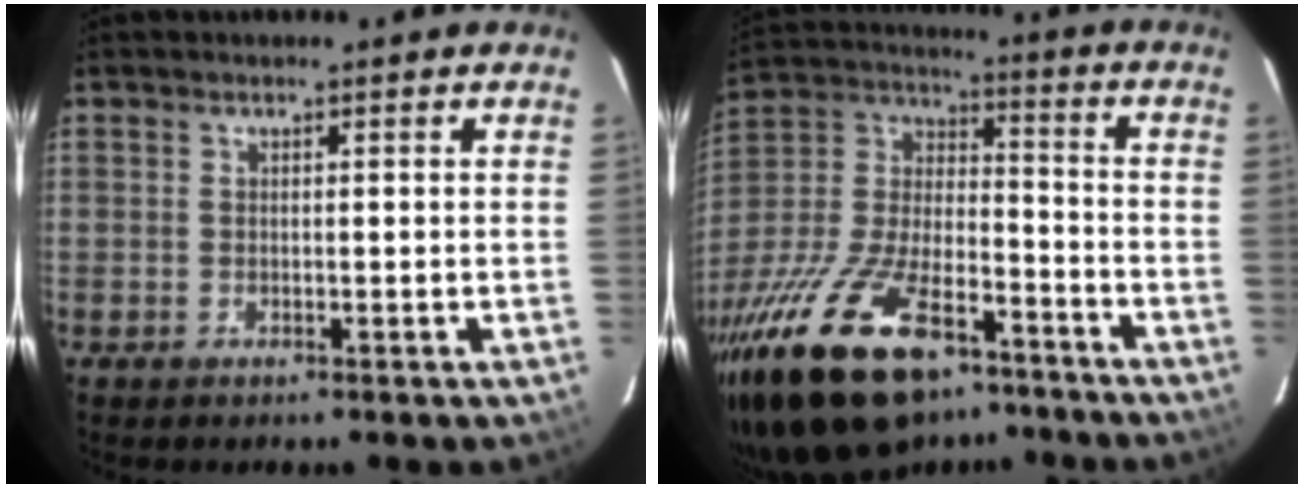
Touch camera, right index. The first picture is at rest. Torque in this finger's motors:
{"motor_torque": [1.67, -0.47, 1.05, 0.21]}